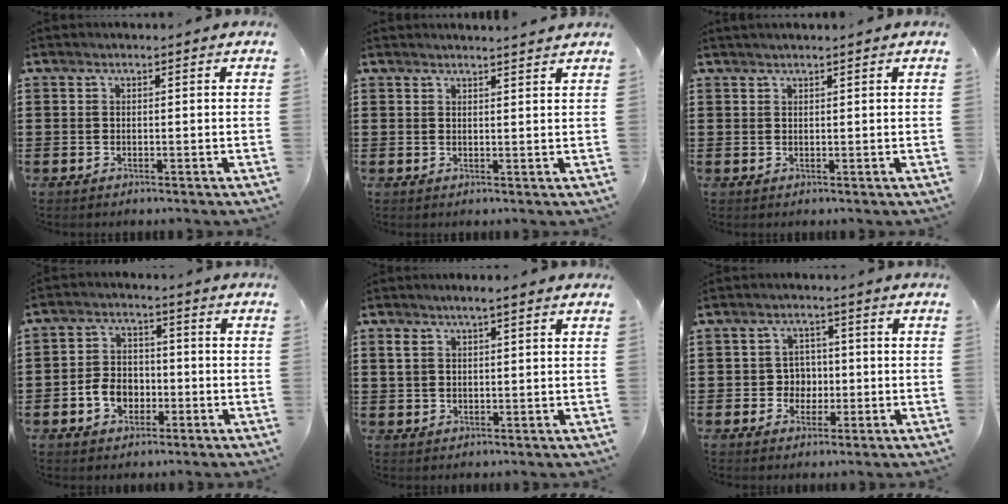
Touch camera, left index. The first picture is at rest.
{"total": 1.9, "force": [1.8, -0.3, 0.4], "torque": [-0.011, -0.002, 0.035]}
{"total": 0.9, "force": [0.8, -0.1, 0.4], "torque": [-0.008, -0.002, 0.016]}
{"total": 5.3, "force": [-2.0, 3.9, 3.0], "torque": [-0.066, 0.008, -0.039]}
{"total": 2.5, "force": [1.3, 0.8, 1.9], "torque": [-0.040, 0.004, 0.023]}
{"total": 3.5, "force": [-0.5, 3.3, 1.3], "torque": [-0.031, 0.002, -0.015]}